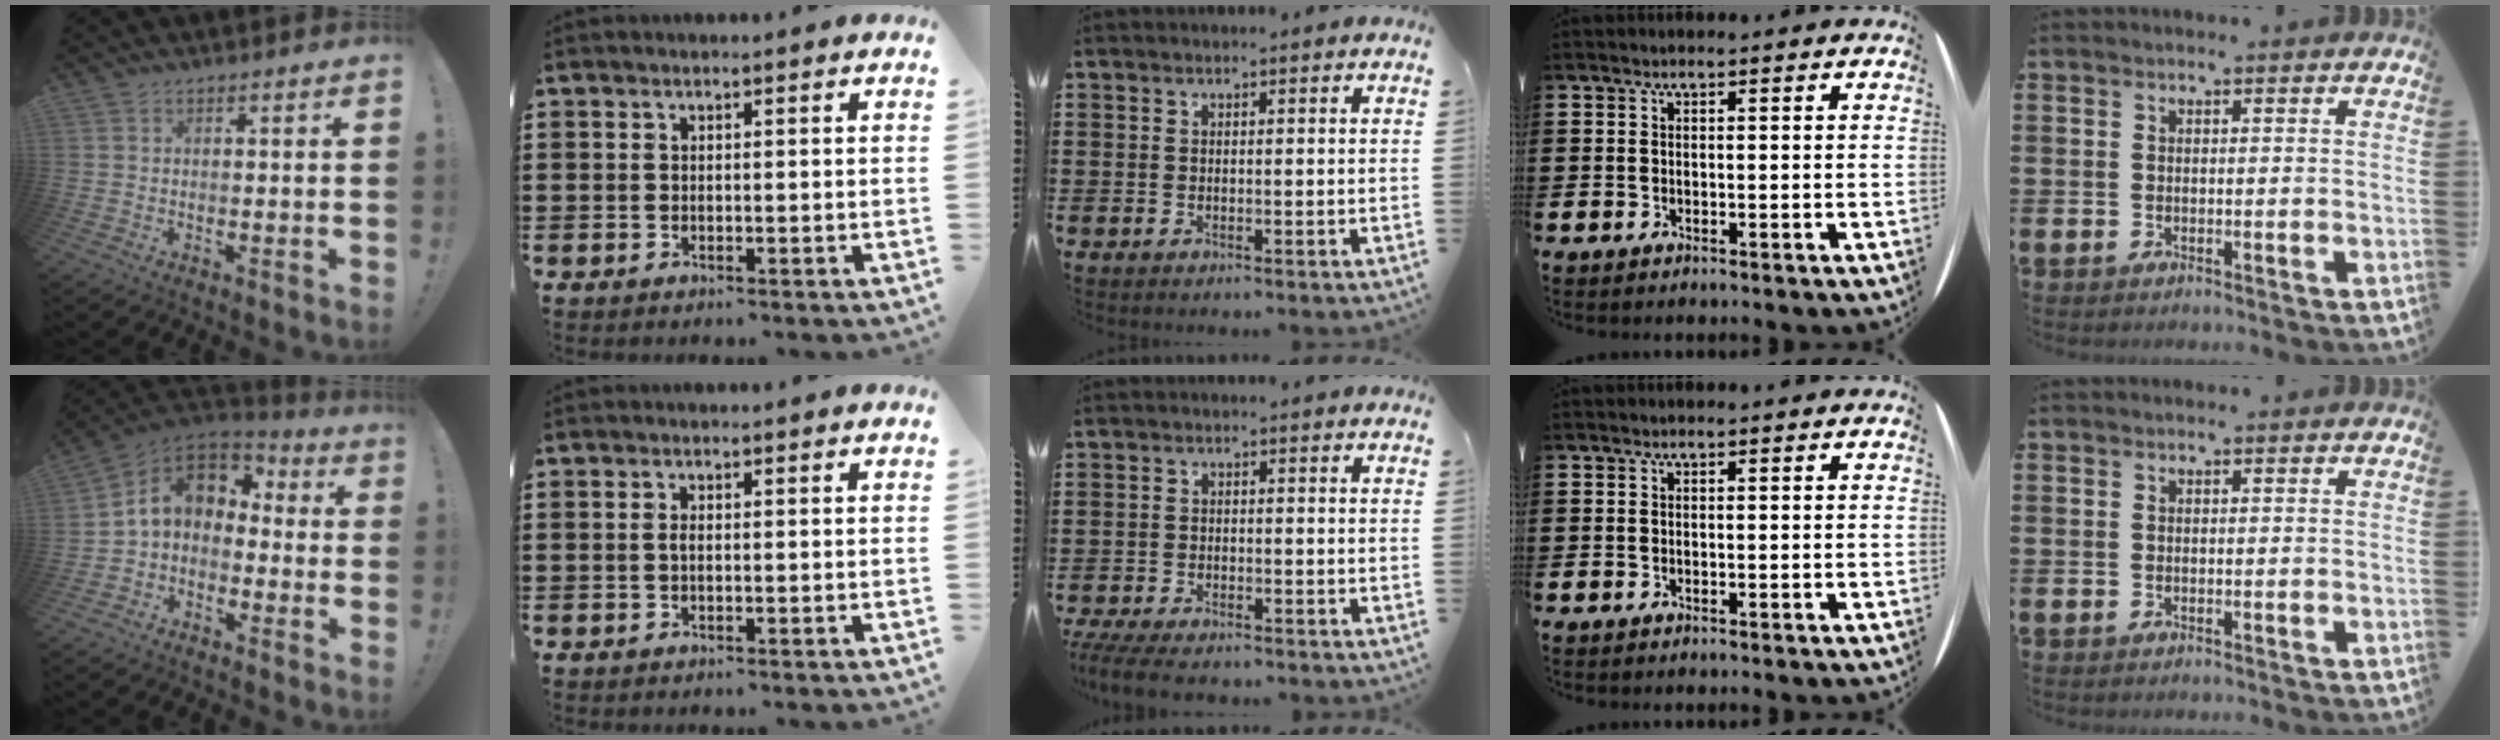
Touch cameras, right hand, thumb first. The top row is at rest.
{"thumb": {"total": 8.3, "force": [1.0, 6.1, 5.5], "torque": [-0.085, 0.006, 0.023]}, "index": {"total": 0.9, "force": [-0.2, 0.3, 0.9], "torque": [-0.025, -0.004, -0.005]}, "middle": {"total": 3.3, "force": [-3.1, 0.3, 1.1], "torque": [-0.032, -0.006, -0.066]}}